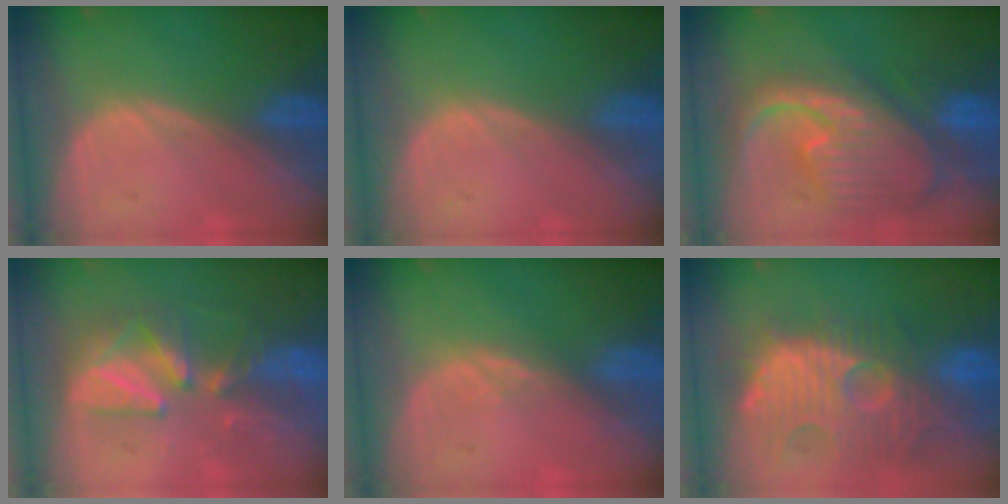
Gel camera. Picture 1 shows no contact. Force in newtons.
{"total": 0.0}
{"total": 12.5, "press": 10.7, "slide": 6.4}
{"total": 8.4, "press": 7.7, "slide": 3.4}
{"total": 0.9, "press": 0.9, "slide": 0.4}
{"total": 13.3, "press": 12.4, "slide": 4.9}